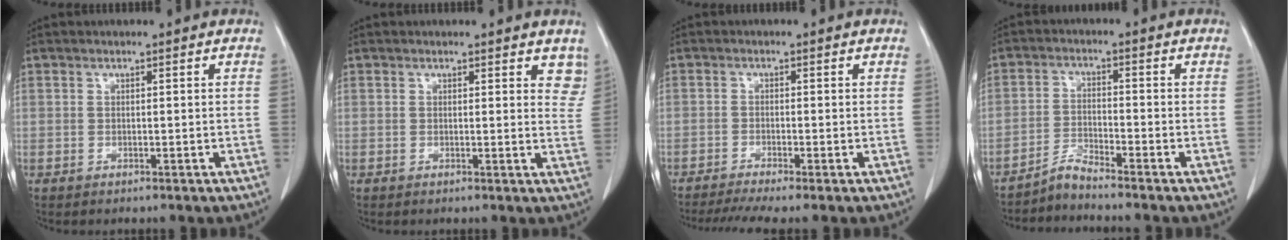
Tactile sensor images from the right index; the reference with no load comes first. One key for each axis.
{"total": 4.8, "fx": 4.1, "fy": 1.8, "fz": 1.8, "tx": 0.001, "ty": -0.015, "tz": 0.032}
{"total": 5.7, "fx": -4.7, "fy": -0.8, "fz": 3.0, "tx": -0.052, "ty": -0.012, "tz": -0.081}
{"total": 3.2, "fx": -3.1, "fy": -0.8, "fz": 0.3, "tx": -0.012, "ty": -0.019, "tz": -0.064}